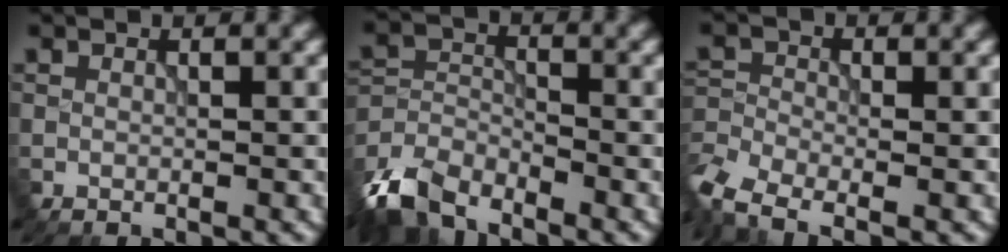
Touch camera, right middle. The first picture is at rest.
{"total": 6.7, "force": [-5.3, 2.8, 2.9], "torque": [-0.061, -0.012, -0.115]}
{"total": 5.0, "force": [-3.2, 2.3, 3.1], "torque": [-0.076, -0.011, -0.070]}